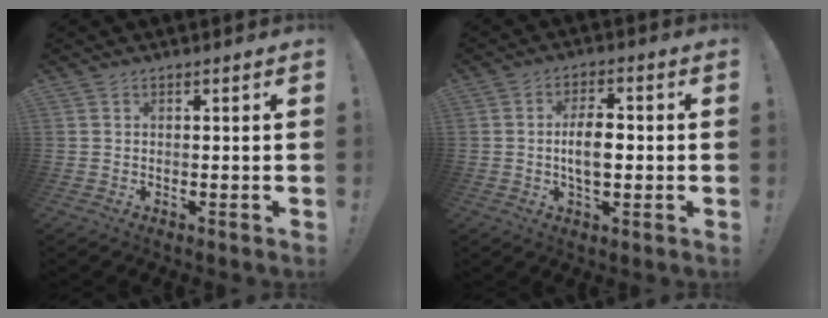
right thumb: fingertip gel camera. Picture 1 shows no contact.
{"total": 8.1, "force": [-0.8, 3.9, 7.0], "torque": [-0.117, 0.003, -0.020]}